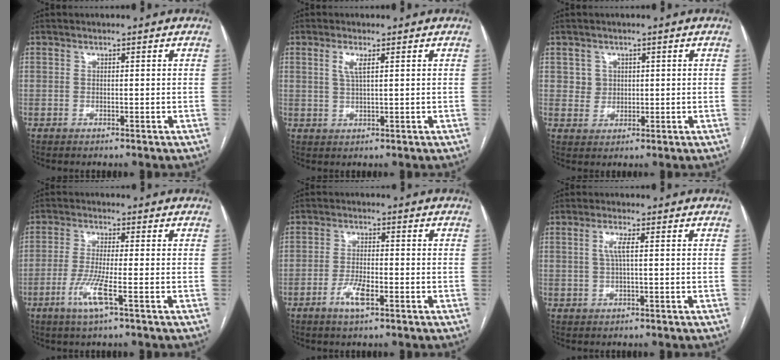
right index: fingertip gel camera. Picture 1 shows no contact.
{"total": 2.4, "force": [1.0, 0.4, 2.2], "torque": [-0.052, 0.000, 0.021]}
{"total": 2.6, "force": [0.8, 2.5, 0.2], "torque": [0.002, 0.002, 0.012]}
{"total": 5.7, "force": [-2.5, -0.1, 5.2], "torque": [-0.108, -0.013, -0.051]}
{"total": 4.3, "force": [-2.1, 1.0, 3.6], "torque": [-0.071, 0.000, -0.039]}
{"total": 2.6, "force": [0.5, 0.3, 2.5], "torque": [-0.054, 0.004, 0.010]}